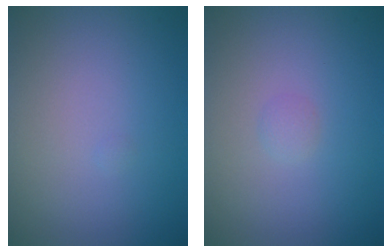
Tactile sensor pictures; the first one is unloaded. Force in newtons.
{"total": 0.6, "press": 0.6, "slide": 0.0}